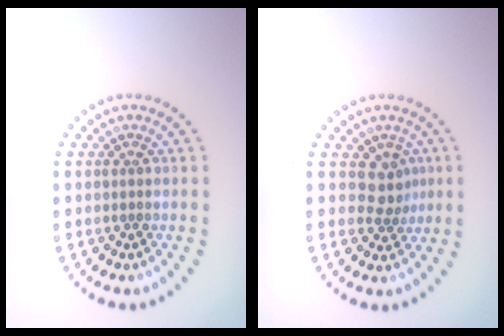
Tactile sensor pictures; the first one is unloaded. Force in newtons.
{"total": 2.3, "press": 1.8, "slide": 1.4}